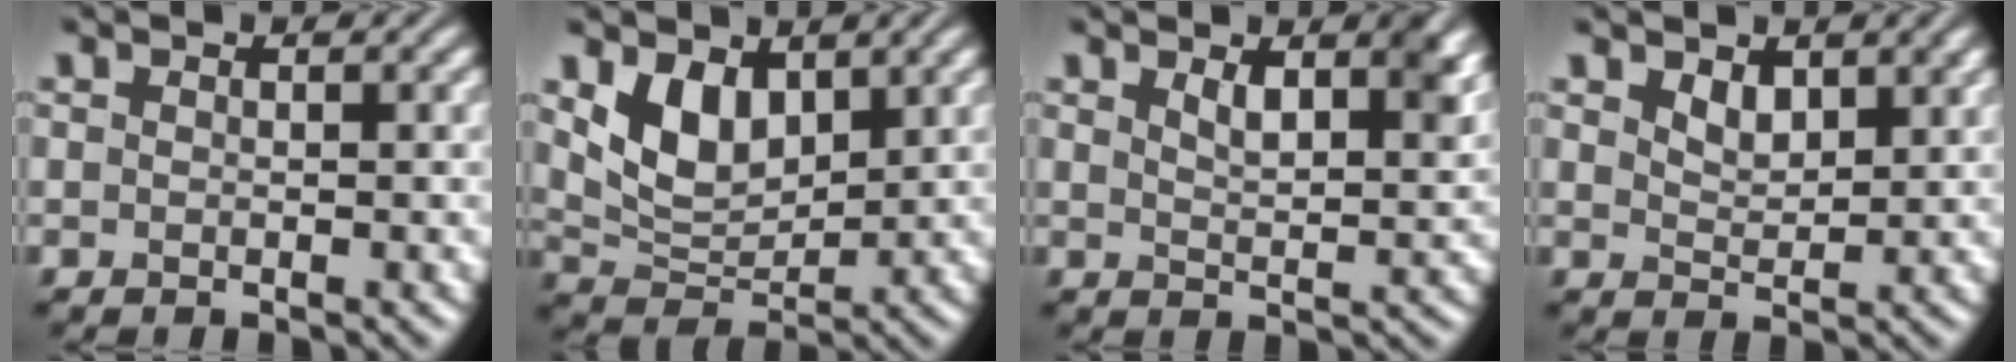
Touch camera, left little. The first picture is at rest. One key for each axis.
{"total": 4.4, "fx": 2.1, "fy": 2.7, "fz": 2.7, "tx": -0.055, "ty": -0.012, "tz": 0.041}
{"total": 3.6, "fx": 2.1, "fy": 1.2, "fz": 2.7, "tx": -0.044, "ty": -0.003, "tz": 0.035}
{"total": 2.0, "fx": 1.3, "fy": 1.0, "fz": 1.0, "tx": -0.022, "ty": -0.004, "tz": 0.030}